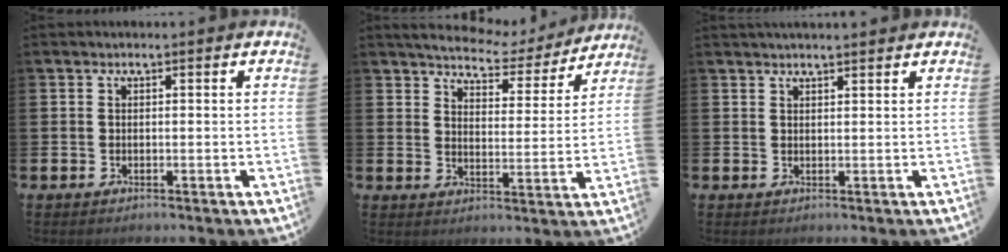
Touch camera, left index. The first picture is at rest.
{"total": 5.1, "force": [4.7, 1.3, 1.2], "torque": [-0.029, -0.039, 0.073]}
{"total": 1.7, "force": [1.6, 0.0, 0.4], "torque": [0.005, -0.008, 0.026]}